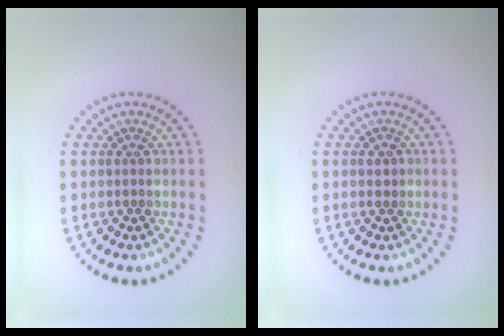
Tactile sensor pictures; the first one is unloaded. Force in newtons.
{"total": 0.8, "press": 0.8, "slide": 0.1}